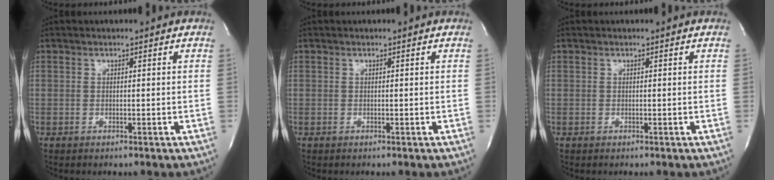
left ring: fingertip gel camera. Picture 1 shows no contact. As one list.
[{"total": 0.0}, {"total": 0.0}]